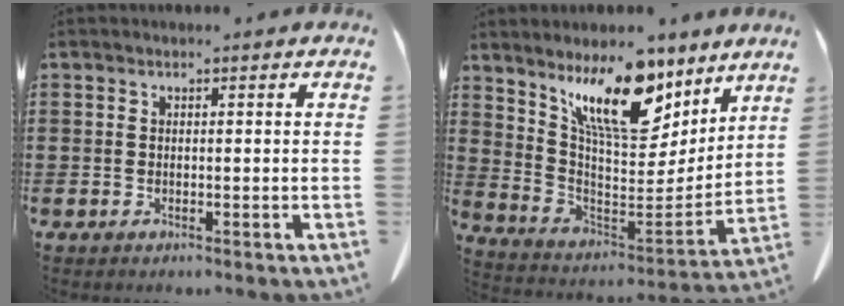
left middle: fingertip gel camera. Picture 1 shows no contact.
{"total": 12.1, "force": [8.6, 4.5, 7.3], "torque": [-0.148, -0.044, 0.154]}